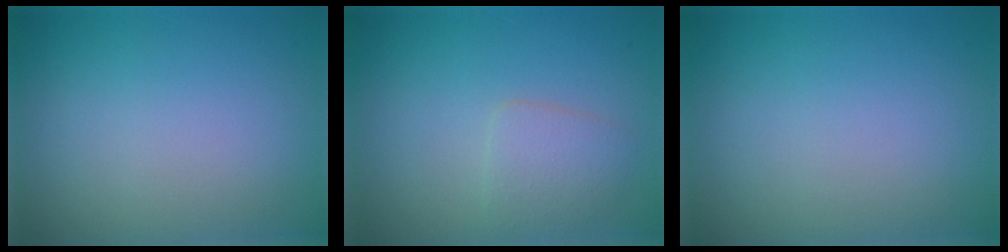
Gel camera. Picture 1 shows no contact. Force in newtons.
{"total": 2.1, "press": 2.1, "slide": 0.1}
{"total": 0.0}